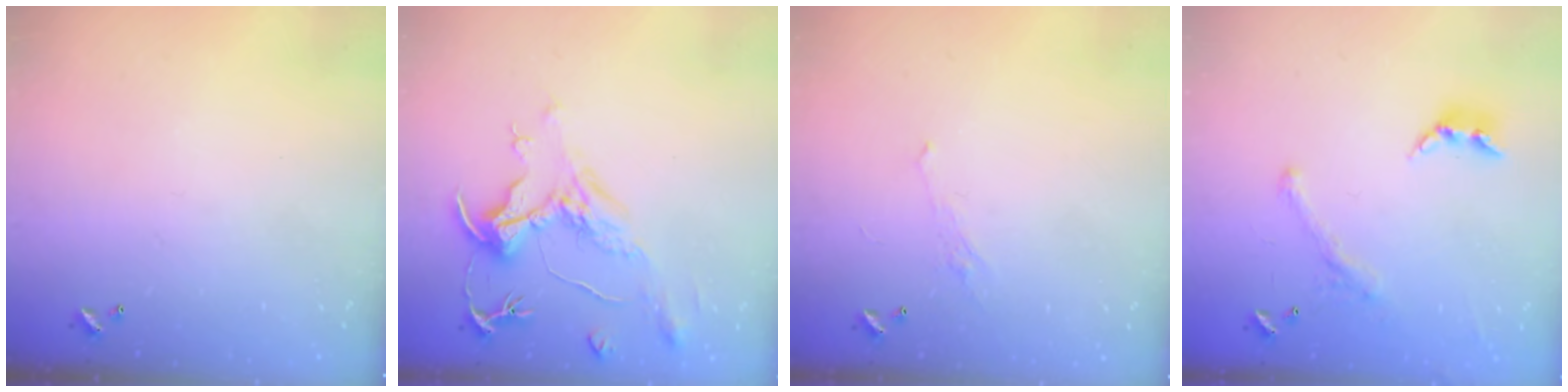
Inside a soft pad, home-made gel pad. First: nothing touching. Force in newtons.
{"total": 2.1, "press": 1.7, "slide": 1.3}
{"total": 1.1, "press": 0.8, "slide": 0.7}
{"total": 1.2, "press": 0.5, "slide": 1.1}